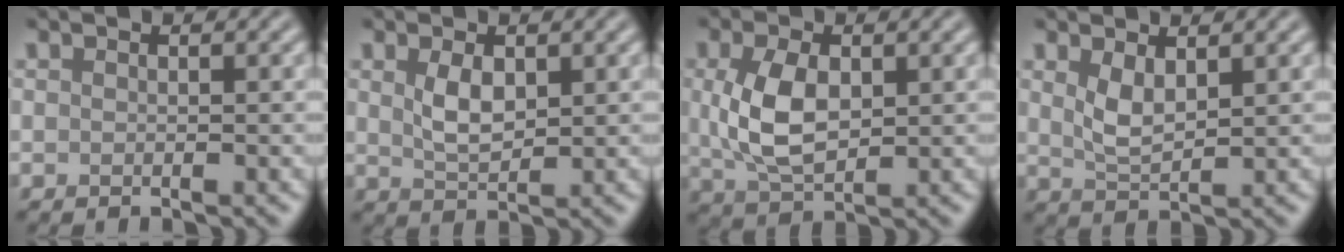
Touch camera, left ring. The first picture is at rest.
{"total": 2.8, "force": [0.8, 1.5, 2.2], "torque": [-0.051, -0.002, 0.021]}
{"total": 5.6, "force": [0.6, 3.3, 4.5], "torque": [-0.102, 0.001, 0.019]}
{"total": 2.6, "force": [1.2, 1.1, 2.0], "torque": [-0.048, -0.004, 0.028]}